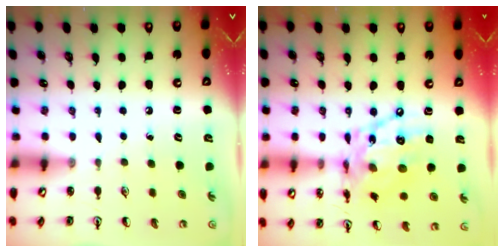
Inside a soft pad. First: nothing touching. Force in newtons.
{"total": 15.0, "press": 14.9, "slide": 1.1}